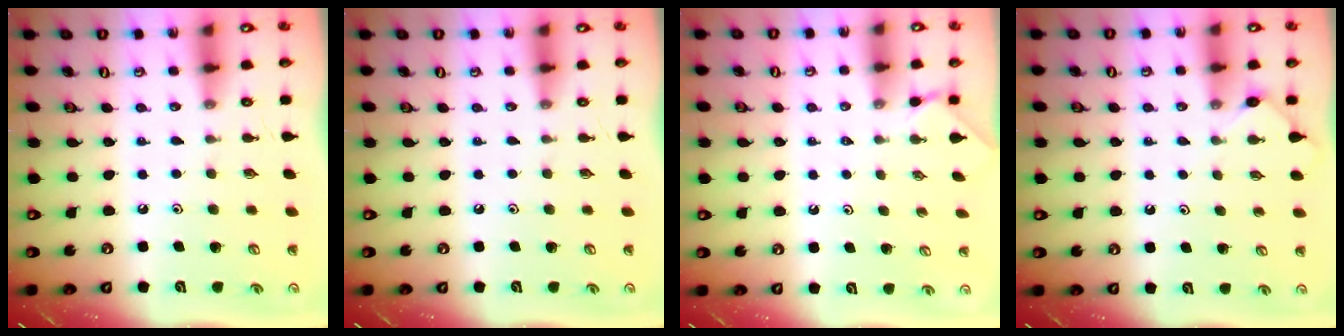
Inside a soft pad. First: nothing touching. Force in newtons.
{"total": 0.0}
{"total": 0.9, "press": 0.9, "slide": 0.3}
{"total": 3.0, "press": 3.0, "slide": 0.4}